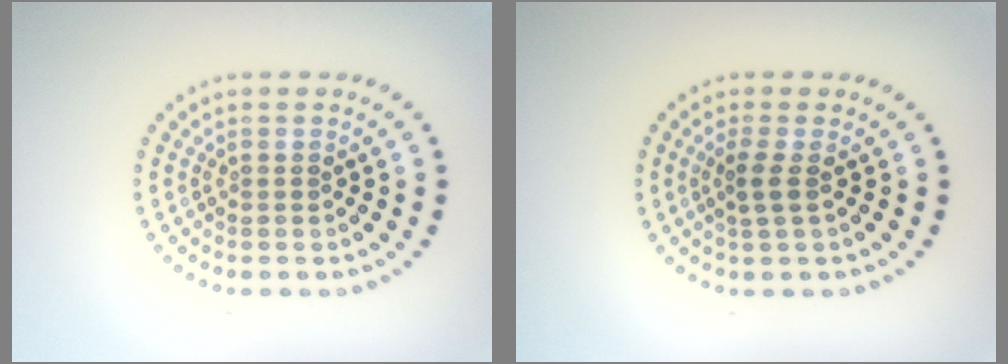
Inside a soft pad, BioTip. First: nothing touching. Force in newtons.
{"total": 1.6, "press": 1.3, "slide": 0.9}